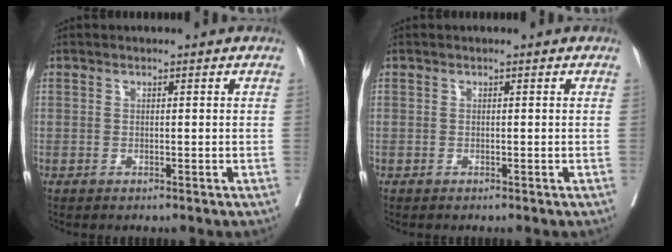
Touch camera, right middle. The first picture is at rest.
{"total": 0.0}